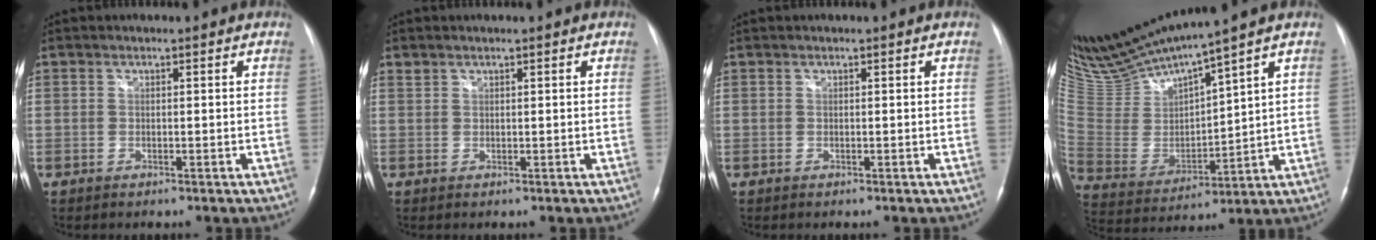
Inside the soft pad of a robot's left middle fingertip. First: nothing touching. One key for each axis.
{"total": 0.7, "fx": 0.7, "fy": 0.2, "fz": 0.0, "tx": -0.002, "ty": 0.005, "tz": 0.014}
{"total": 0.0}
{"total": 14.7, "fx": 13.5, "fy": -0.5, "fz": 5.8, "tx": -0.128, "ty": -0.017, "tz": 0.277}